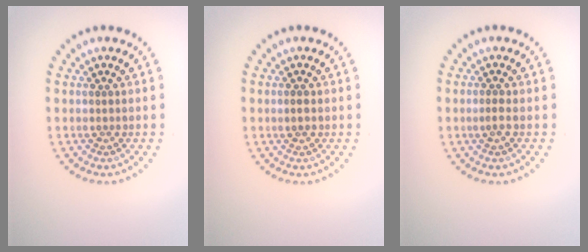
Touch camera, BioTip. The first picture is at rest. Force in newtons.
{"total": 0.9, "press": 0.9, "slide": 0.2}
{"total": 0.9, "press": 0.8, "slide": 0.3}